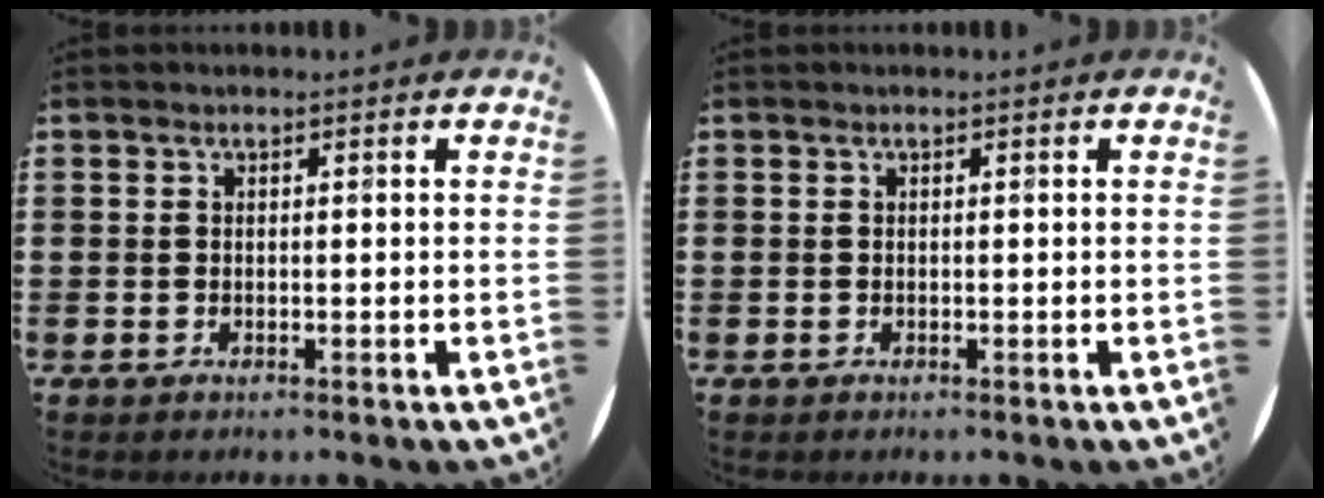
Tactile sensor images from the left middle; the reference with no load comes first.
{"total": 0.0}